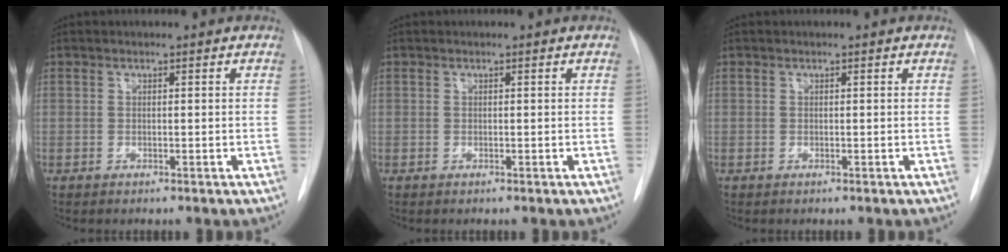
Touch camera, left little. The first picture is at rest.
{"total": 0.0}
{"total": 0.0}